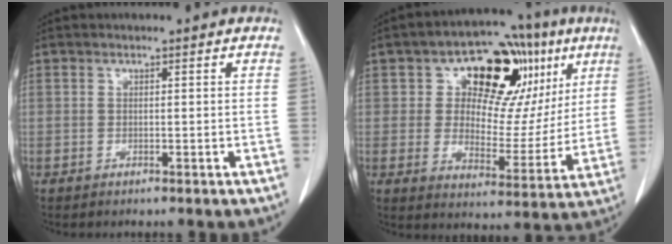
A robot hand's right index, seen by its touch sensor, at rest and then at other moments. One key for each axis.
{"total": 17.4, "fx": 7.4, "fy": 10.4, "fz": 11.8, "tx": -0.136, "ty": 0.037, "tz": 0.110}